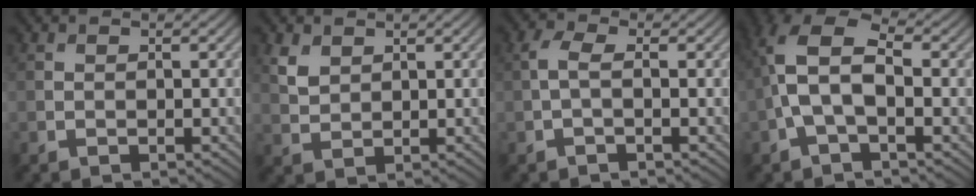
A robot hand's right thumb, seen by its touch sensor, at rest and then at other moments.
{"total": 2.8, "force": [1.7, 1.8, 1.3], "torque": [-0.036, -0.003, 0.038]}
{"total": 1.7, "force": [-0.2, 0.7, 1.6], "torque": [-0.040, 0.005, -0.009]}
{"total": 8.1, "force": [-0.6, 4.1, 6.9], "torque": [-0.161, 0.021, -0.023]}